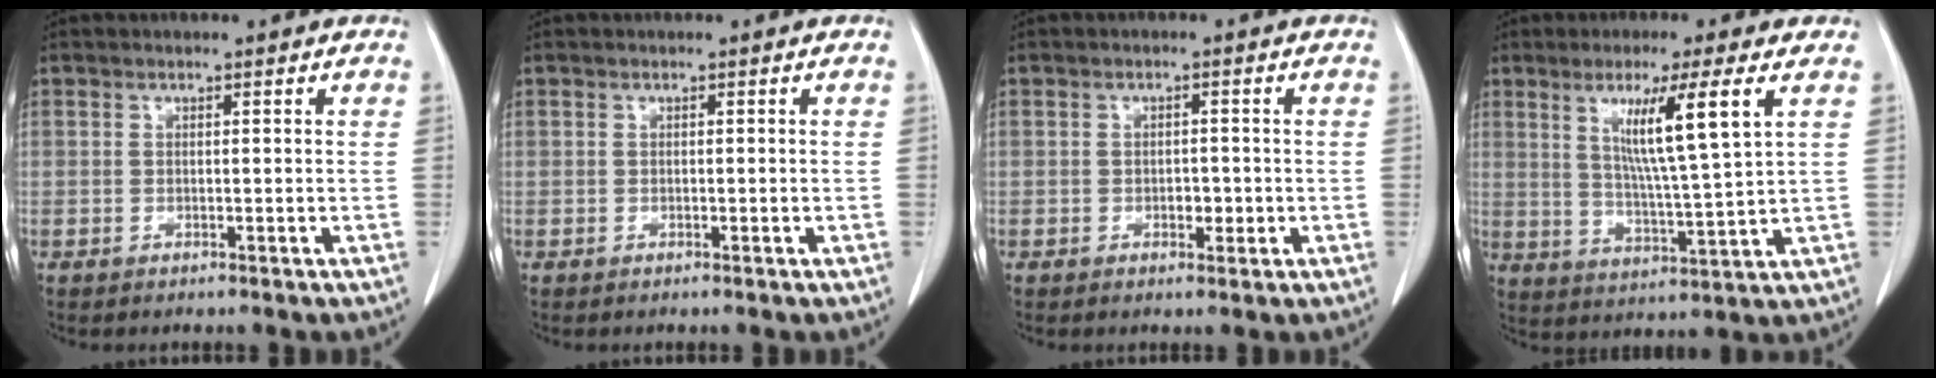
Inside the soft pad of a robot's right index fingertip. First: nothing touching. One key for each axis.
{"total": 0.0}
{"total": 2.2, "fx": -0.6, "fy": 1.2, "fz": 1.7, "tx": -0.023, "ty": 0.003, "tz": -0.004}
{"total": 10.7, "fx": 4.2, "fy": -0.9, "fz": 9.8, "tx": -0.168, "ty": -0.012, "tz": 0.076}